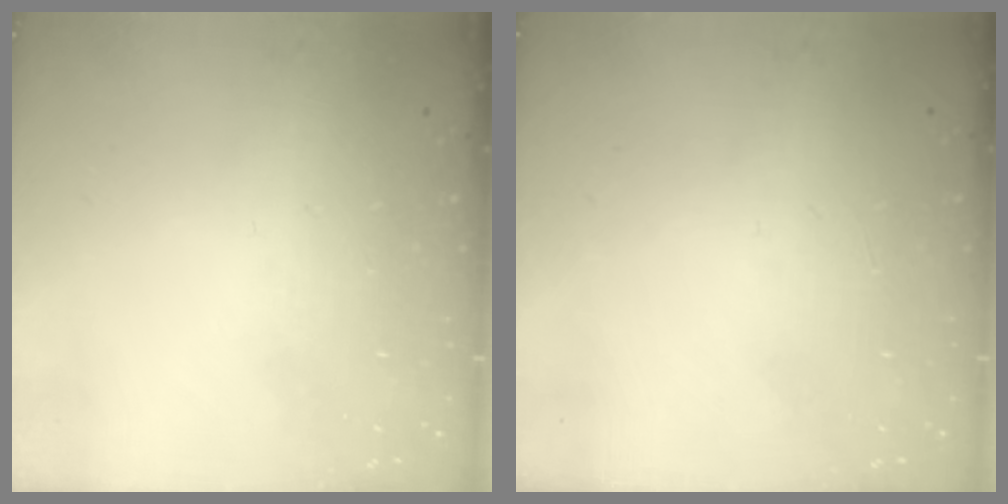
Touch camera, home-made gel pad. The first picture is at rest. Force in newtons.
{"total": 0.0}